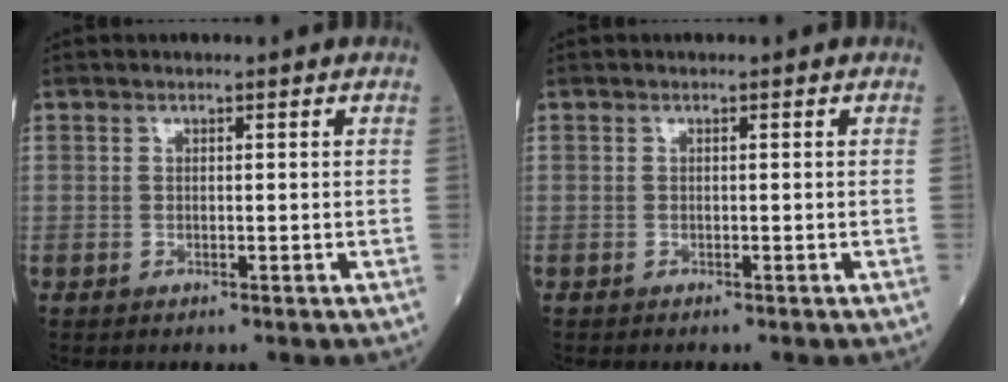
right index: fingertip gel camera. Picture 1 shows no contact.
{"total": 0.0}